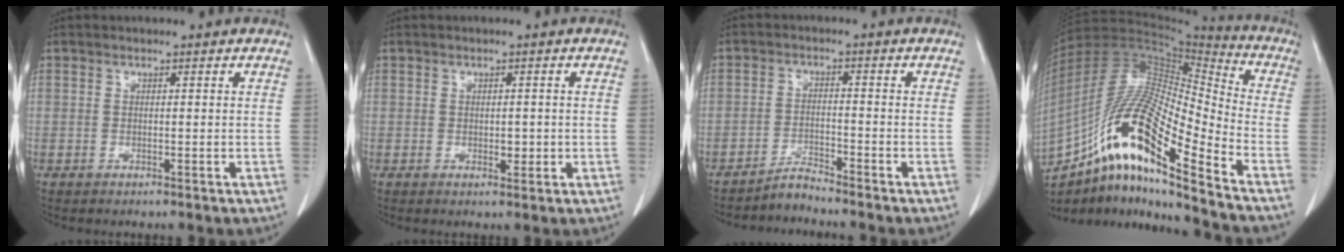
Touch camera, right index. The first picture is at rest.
{"total": 1.7, "force": [-0.2, 1.0, 1.4], "torque": [-0.017, 0.000, 0.005]}
{"total": 2.6, "force": [-2.6, -0.2, -0.2], "torque": [0.008, -0.012, -0.048]}
{"total": 21.8, "force": [-13.6, 2.4, 16.8], "torque": [-0.339, -0.007, -0.246]}